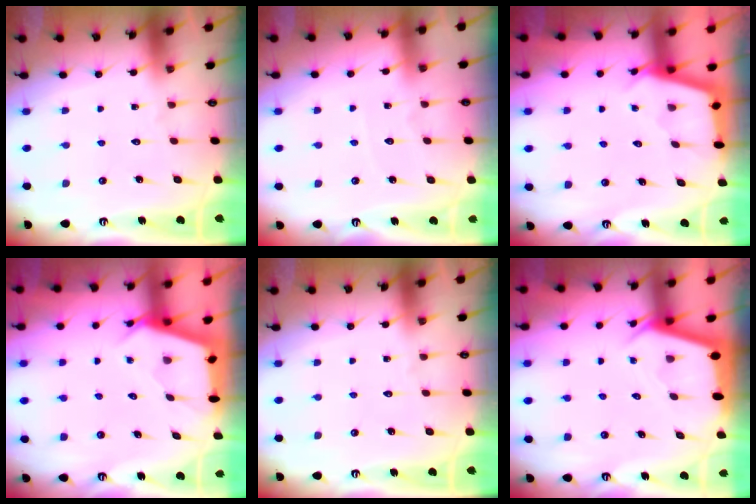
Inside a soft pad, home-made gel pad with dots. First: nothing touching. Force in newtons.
{"total": 2.7, "press": 2.7, "slide": 0.2}
{"total": 2.8, "press": 2.7, "slide": 0.3}
{"total": 3.0, "press": 2.9, "slide": 0.3}
{"total": 0.0}
{"total": 2.3, "press": 2.3, "slide": 0.2}